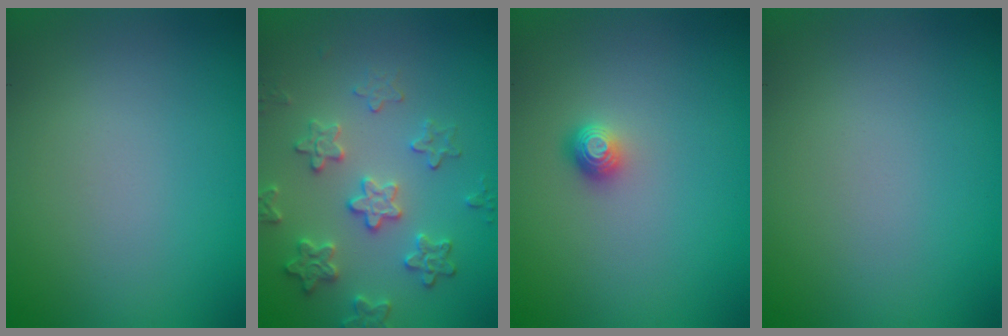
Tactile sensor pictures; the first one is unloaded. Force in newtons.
{"total": 3.9, "press": 3.6, "slide": 1.5}
{"total": 1.2, "press": 1.0, "slide": 0.7}
{"total": 0.0}